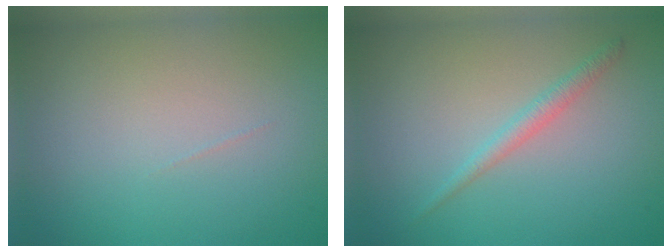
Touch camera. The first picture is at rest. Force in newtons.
{"total": 1.4, "press": 1.4, "slide": 0.1}